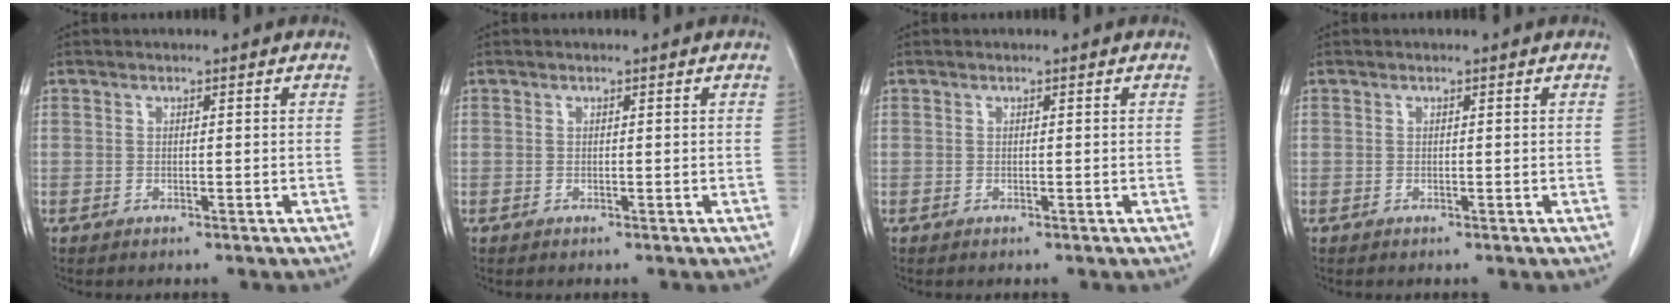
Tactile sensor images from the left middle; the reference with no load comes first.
{"total": 0.0}
{"total": 0.0}
{"total": 0.0}